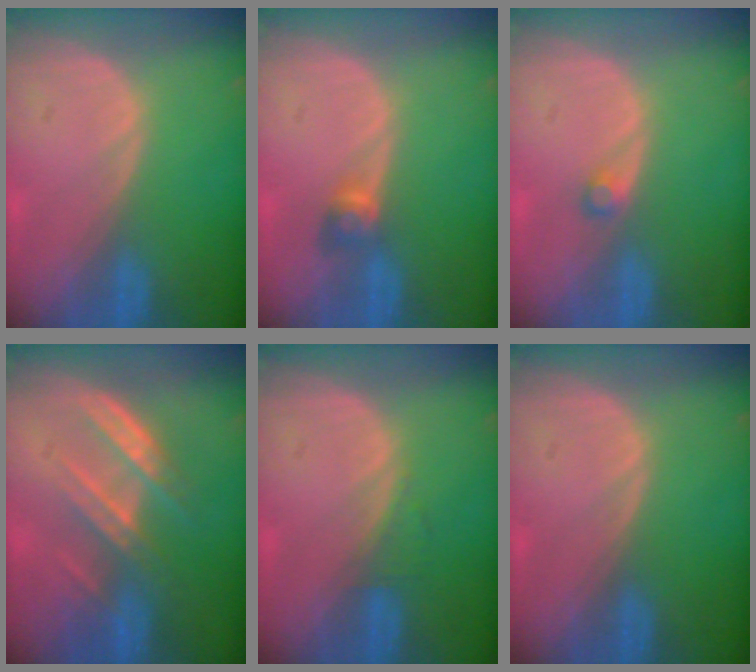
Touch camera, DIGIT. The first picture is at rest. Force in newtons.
{"total": 2.7, "press": 2.4, "slide": 1.2}
{"total": 1.3, "press": 1.2, "slide": 0.3}
{"total": 7.1, "press": 6.5, "slide": 3.0}
{"total": 1.2, "press": 1.2, "slide": 0.1}
{"total": 0.0}